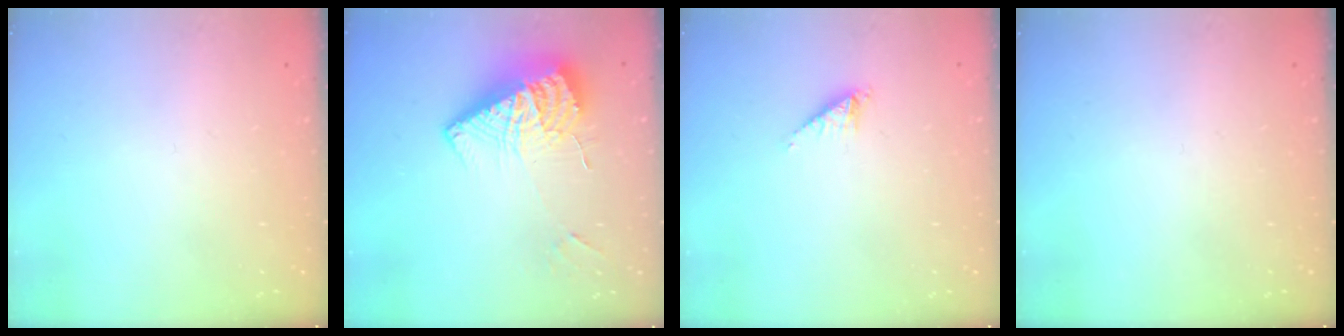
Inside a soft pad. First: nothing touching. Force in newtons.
{"total": 15.1, "press": 15.0, "slide": 1.7}
{"total": 2.2, "press": 2.2, "slide": 0.3}
{"total": 0.0}